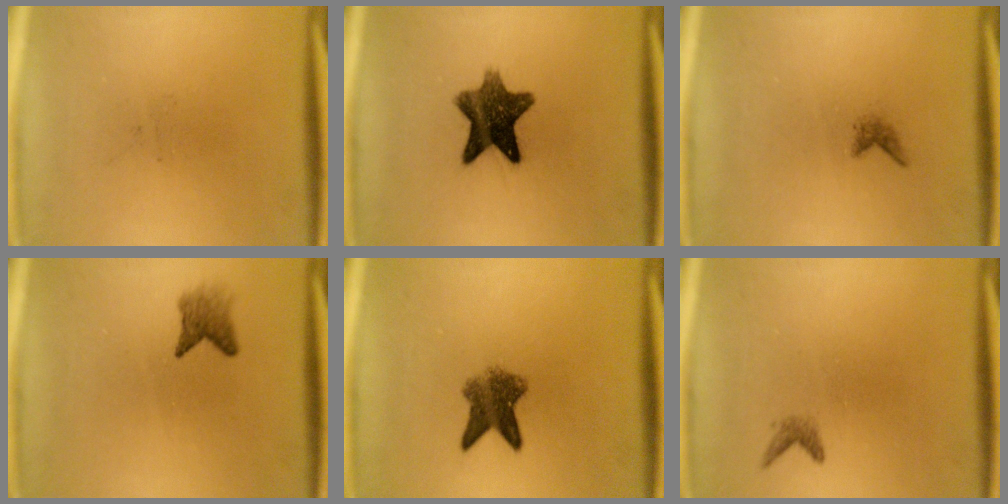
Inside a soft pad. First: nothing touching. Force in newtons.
{"total": 10.1}
{"total": 0.8}
{"total": 2.4}
{"total": 5.5}
{"total": 0.9}